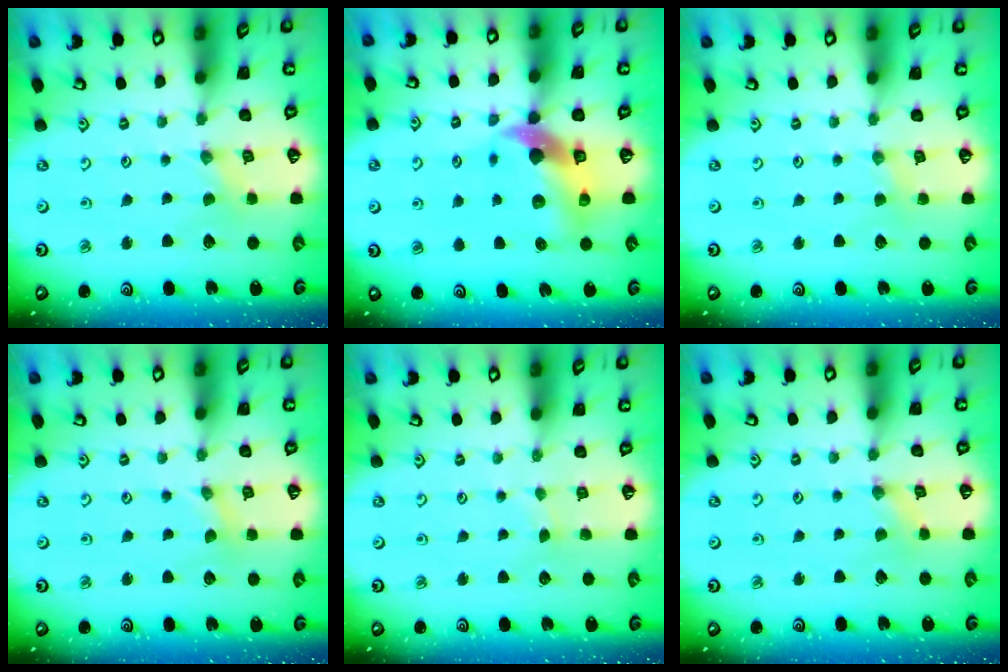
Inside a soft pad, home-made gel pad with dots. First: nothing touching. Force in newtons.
{"total": 11.8, "press": 11.6, "slide": 1.7}
{"total": 1.8, "press": 1.7, "slide": 0.2}
{"total": 0.0}
{"total": 1.0, "press": 0.9, "slide": 0.2}
{"total": 0.9, "press": 0.9, "slide": 0.2}